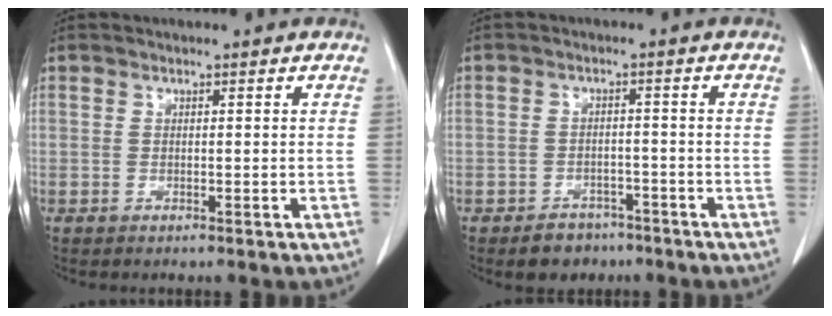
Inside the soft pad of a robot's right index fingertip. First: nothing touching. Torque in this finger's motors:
{"motor_torque": [-0.47, -0.22, -0.01, -0.04]}